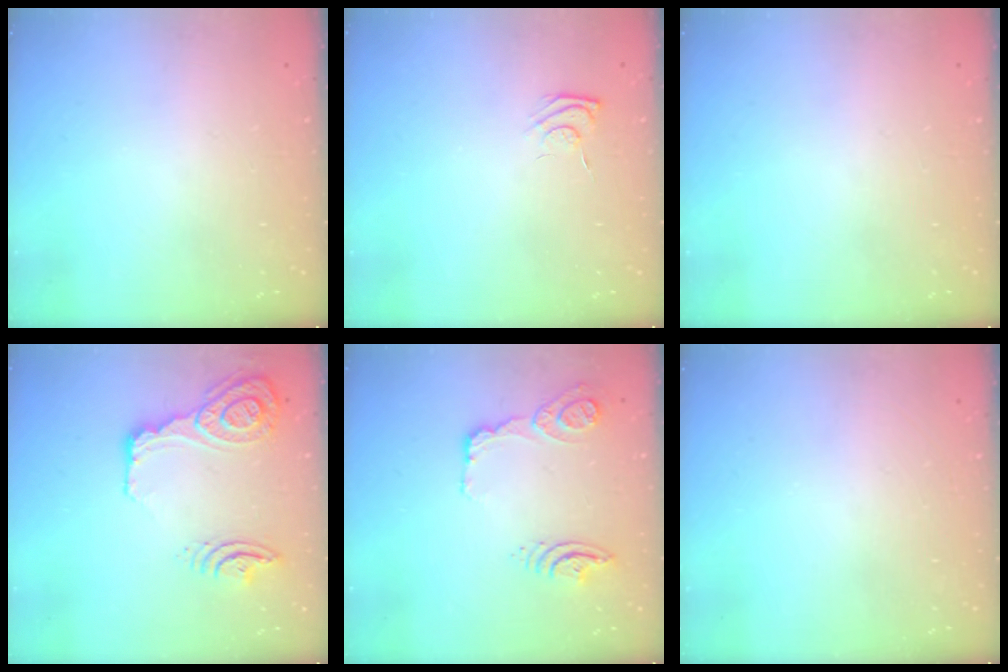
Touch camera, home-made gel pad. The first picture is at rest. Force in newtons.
{"total": 4.9, "press": 4.7, "slide": 1.1}
{"total": 0.0}
{"total": 17.7, "press": 17.1, "slide": 4.4}
{"total": 21.3, "press": 16.2, "slide": 13.8}
{"total": 0.0}